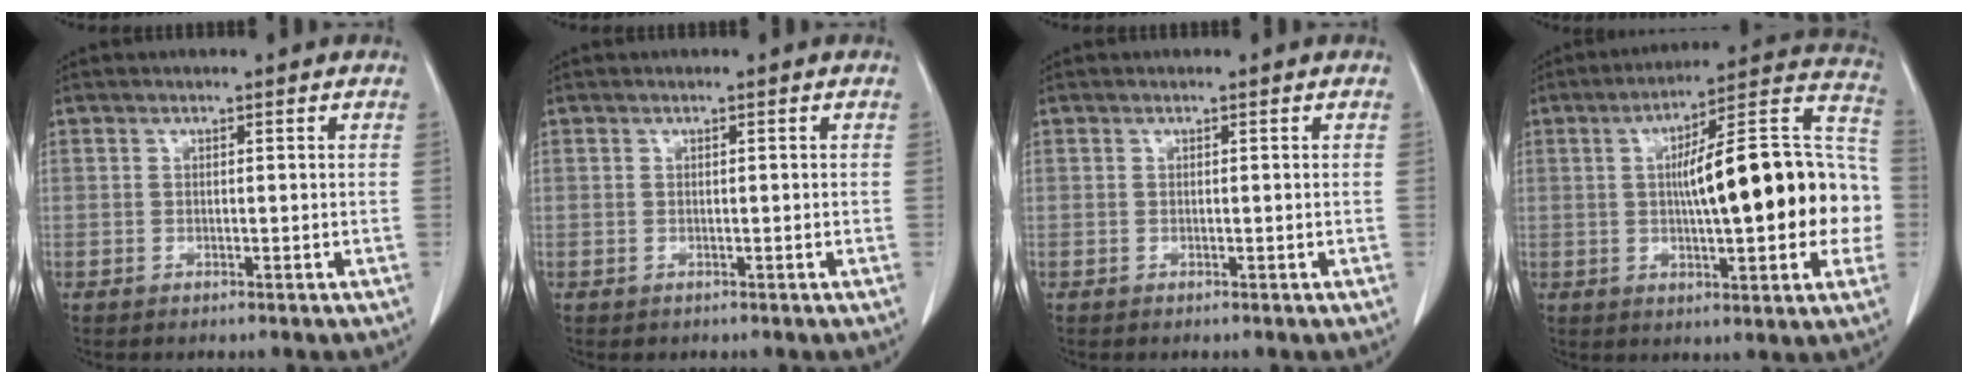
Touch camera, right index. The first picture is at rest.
{"total": 0.0}
{"total": 0.0}
{"total": 21.6, "force": [-0.9, 4.4, 21.1], "torque": [-0.263, 0.047, -0.007]}